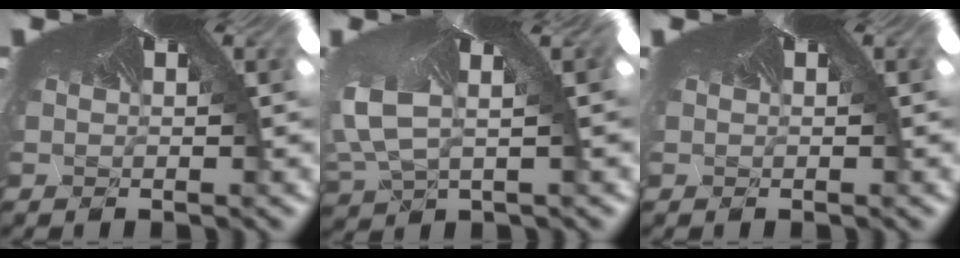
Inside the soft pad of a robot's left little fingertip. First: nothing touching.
{"total": 3.7, "force": [-3.6, 1.0, -0.4], "torque": [-0.040, -0.057, -0.012]}
{"total": 0.6, "force": [0.0, 0.2, 0.5], "torque": [-0.012, 0.000, 0.001]}